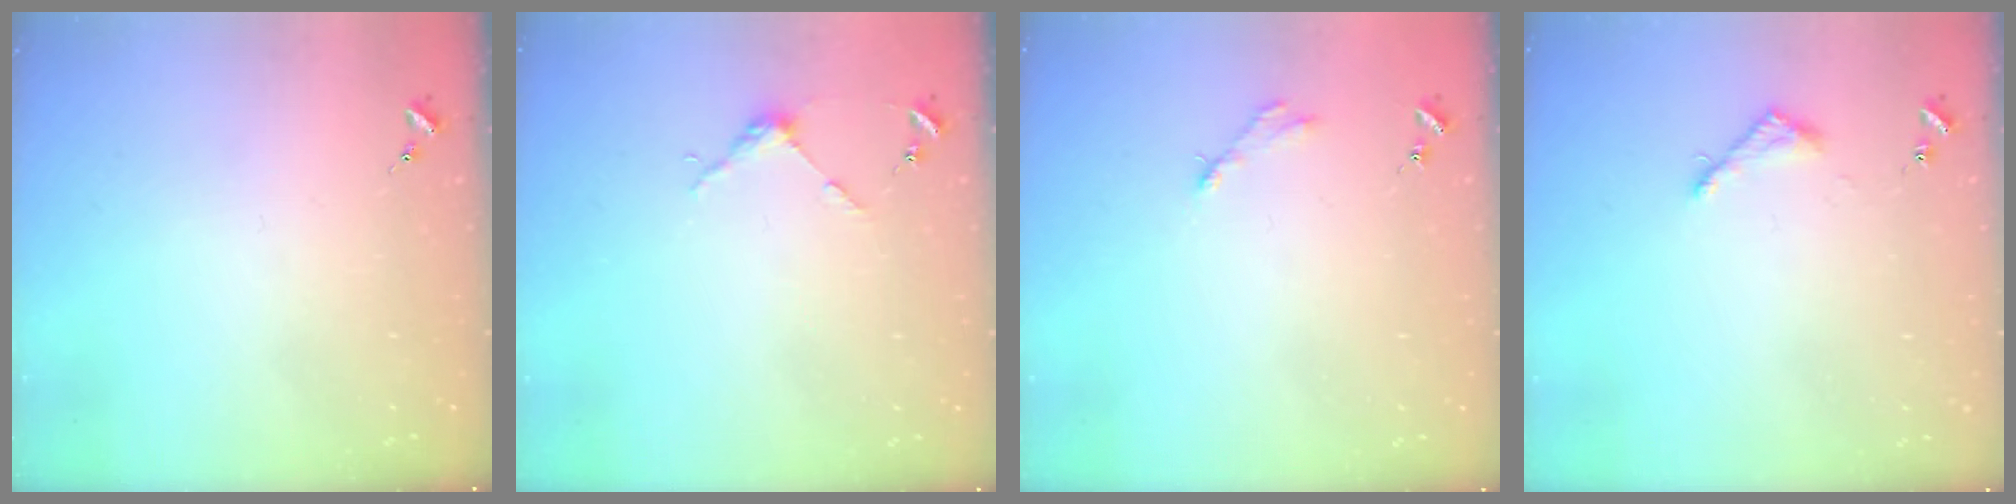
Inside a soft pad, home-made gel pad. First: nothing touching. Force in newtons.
{"total": 3.7, "press": 3.7, "slide": 0.3}
{"total": 2.8, "press": 2.8, "slide": 0.4}
{"total": 3.6, "press": 3.6, "slide": 0.4}